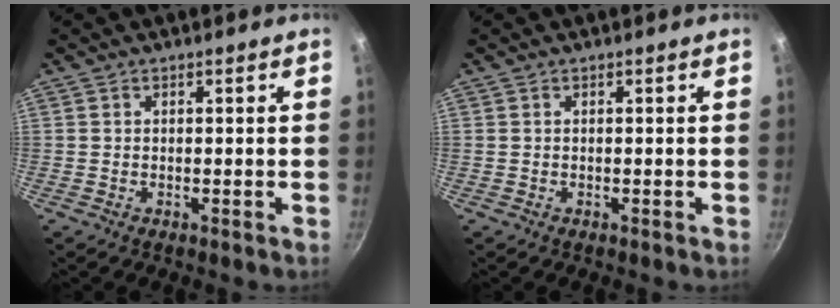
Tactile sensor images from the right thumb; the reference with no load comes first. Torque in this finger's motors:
{"motor_torque": [-0.16, 0.08, -0.44, 0.37, -0.04]}